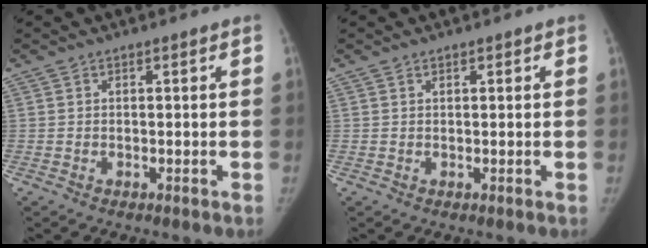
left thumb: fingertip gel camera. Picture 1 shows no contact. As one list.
[{"total": 0.9, "force": [0.6, 0.5, 0.4], "torque": [0.000, -0.002, 0.005]}]